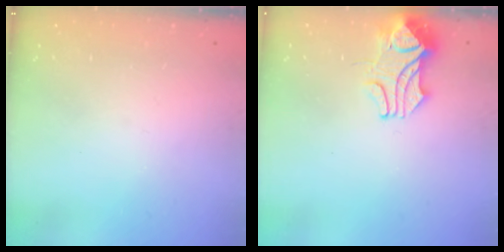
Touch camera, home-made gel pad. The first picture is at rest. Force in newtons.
{"total": 2.4, "press": 2.2, "slide": 1.0}